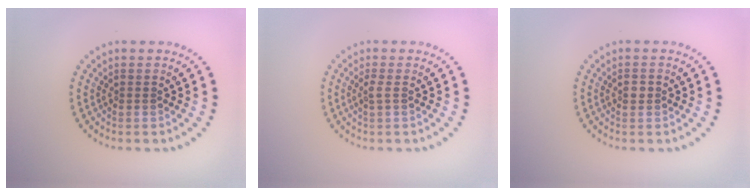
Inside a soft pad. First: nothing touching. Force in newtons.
{"total": 0.9, "press": 0.7, "slide": 0.6}
{"total": 1.2, "press": 1.2, "slide": 0.2}